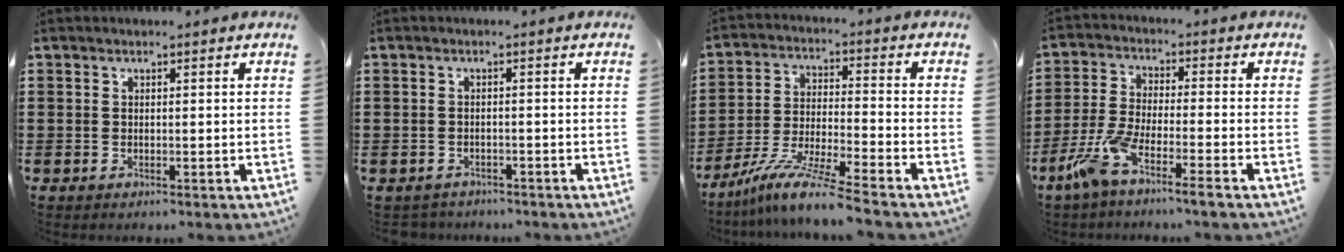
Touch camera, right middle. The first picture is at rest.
{"total": 1.6, "force": [-1.5, 0.4, -0.2], "torque": [-0.003, 0.001, -0.036]}
{"total": 9.7, "force": [-8.2, -0.4, 5.1], "torque": [-0.105, -0.005, -0.166]}
{"total": 6.9, "force": [-5.4, 0.3, 4.3], "torque": [-0.110, -0.015, -0.109]}